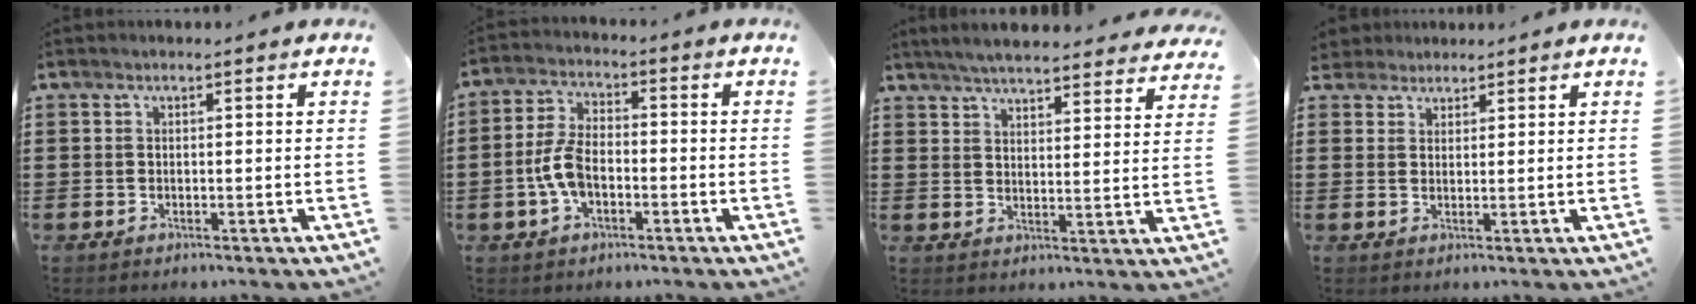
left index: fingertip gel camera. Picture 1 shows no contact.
{"total": 6.1, "force": [-1.8, 3.3, 4.8], "torque": [-0.125, -0.001, -0.044]}
{"total": 5.3, "force": [5.2, 0.0, 1.3], "torque": [-0.044, -0.025, 0.092]}
{"total": 2.2, "force": [1.9, 1.1, -0.1], "torque": [-0.006, 0.009, 0.038]}